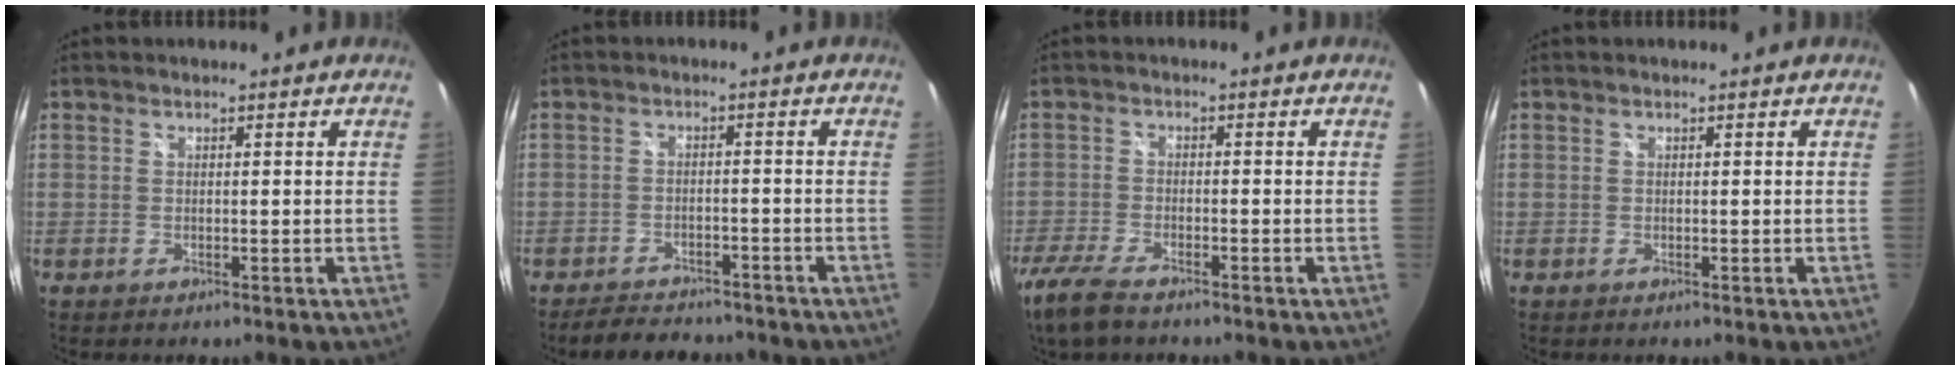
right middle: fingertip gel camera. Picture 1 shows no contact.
{"total": 7.7, "force": [-6.7, 2.9, 2.5], "torque": [-0.062, 0.006, -0.094]}
{"total": 8.3, "force": [-6.4, 2.2, 4.8], "torque": [-0.132, -0.029, -0.125]}
{"total": 0.0}